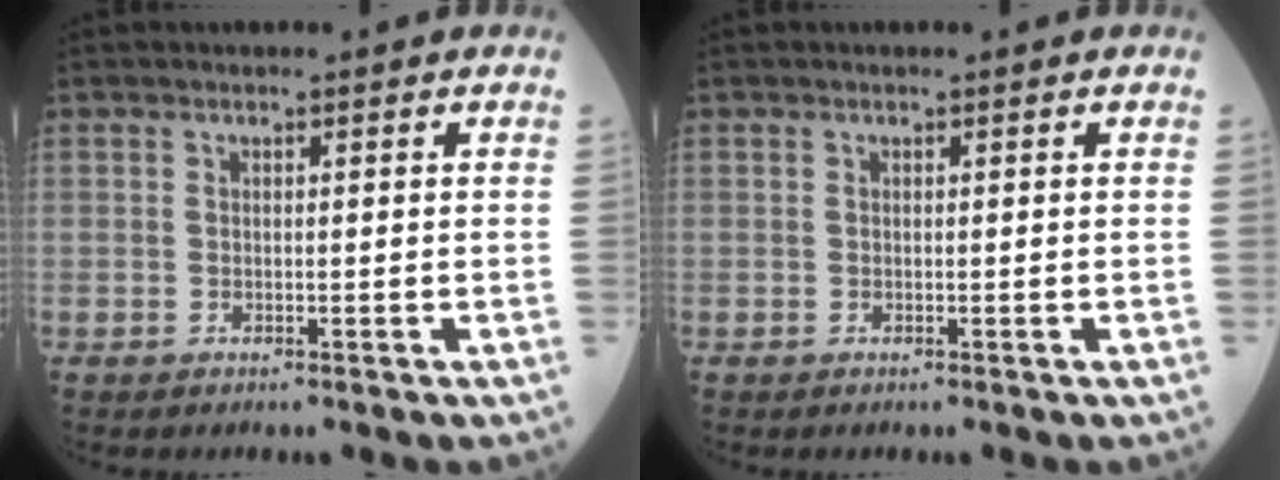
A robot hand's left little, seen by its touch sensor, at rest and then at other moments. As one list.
[{"total": 0.0}]